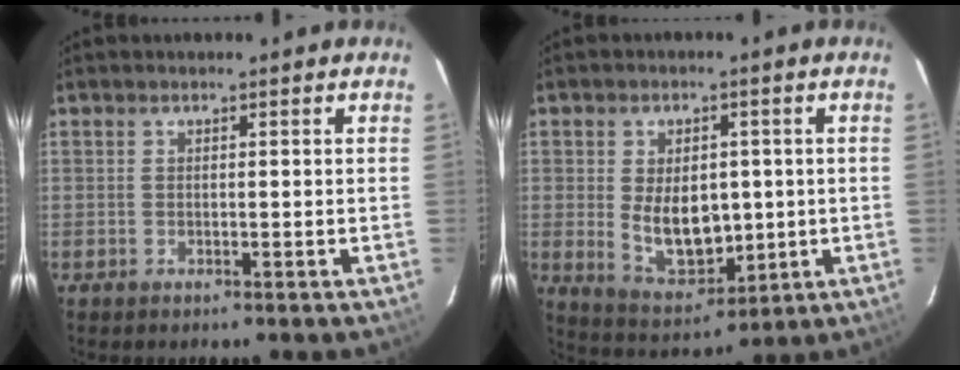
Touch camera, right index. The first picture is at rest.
{"total": 10.8, "force": [-0.1, 6.8, 8.4], "torque": [-0.161, -0.012, 0.022]}